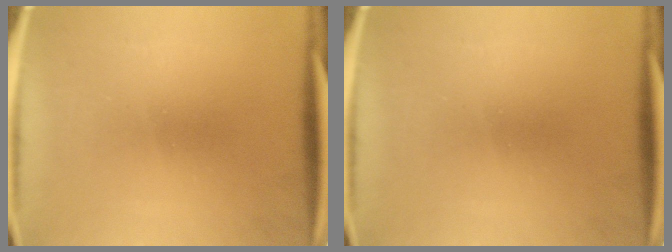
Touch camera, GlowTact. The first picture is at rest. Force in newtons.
{"total": 0.0}